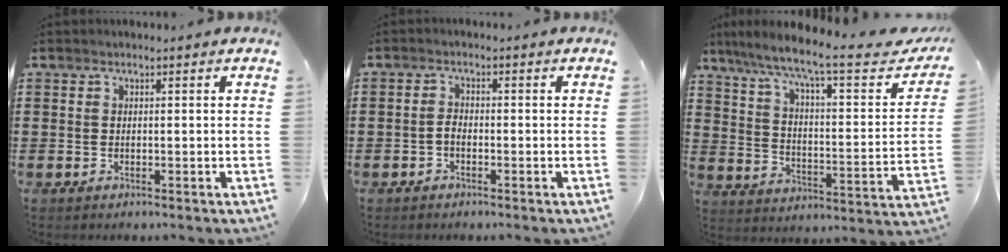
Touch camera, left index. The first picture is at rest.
{"total": 1.5, "force": [-0.9, 0.7, 1.0], "torque": [-0.030, 0.001, -0.021]}
{"total": 8.6, "force": [6.5, 0.5, 5.7], "torque": [-0.126, -0.045, 0.096]}